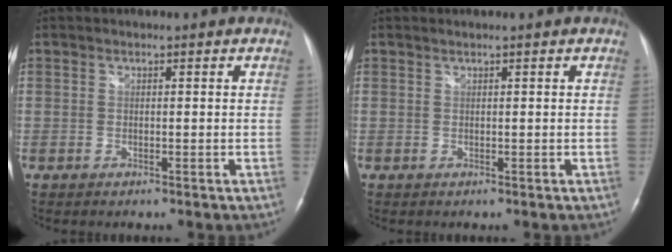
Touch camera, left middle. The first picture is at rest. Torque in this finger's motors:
{"motor_torque": [0.06, -0.08, 0.00, 0.00]}